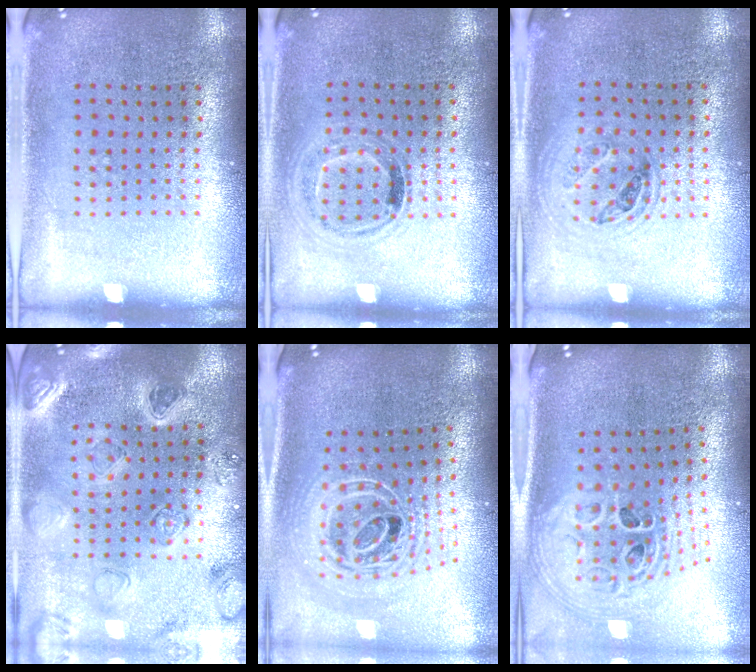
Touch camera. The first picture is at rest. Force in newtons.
{"total": 0.9, "press": 0.8, "slide": 0.4}
{"total": 1.0, "press": 0.9, "slide": 0.3}
{"total": 2.2, "press": 2.2, "slide": 0.2}
{"total": 2.7, "press": 1.9, "slide": 1.8}
{"total": 2.8, "press": 2.0, "slide": 1.9}